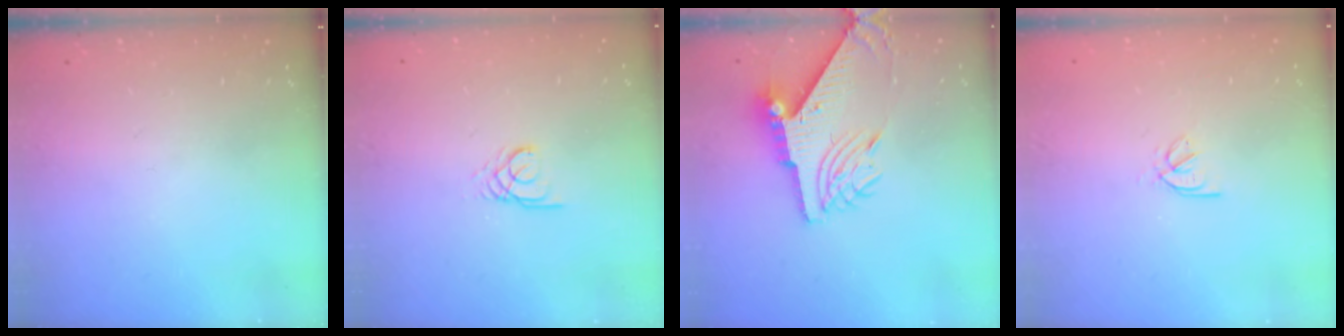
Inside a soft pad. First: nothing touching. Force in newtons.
{"total": 2.3, "press": 2.3, "slide": 0.2}
{"total": 12.0, "press": 11.9, "slide": 1.4}
{"total": 2.5, "press": 2.4, "slide": 0.5}